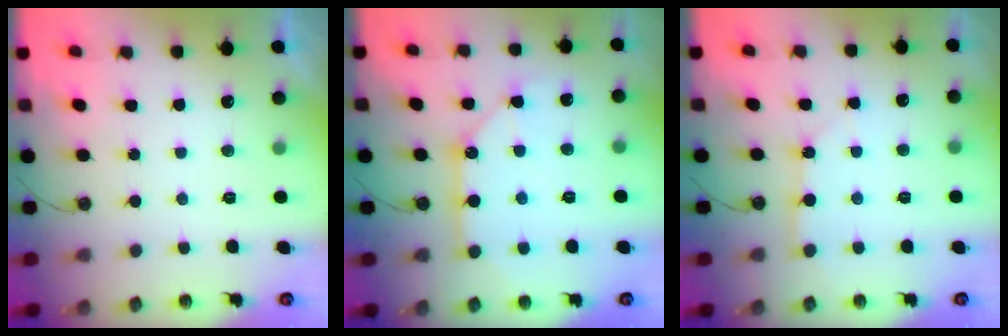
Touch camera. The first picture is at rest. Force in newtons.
{"total": 10.5, "press": 10.5, "slide": 1.2}
{"total": 2.8, "press": 2.8, "slide": 0.2}